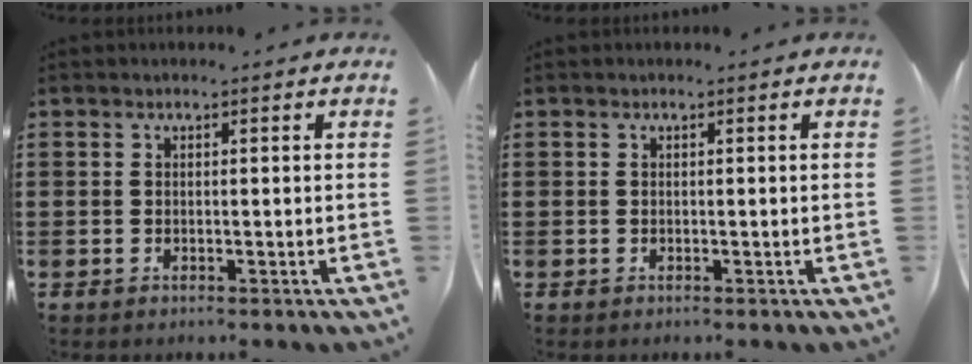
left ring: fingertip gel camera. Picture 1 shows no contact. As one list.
[{"total": 0.0}]